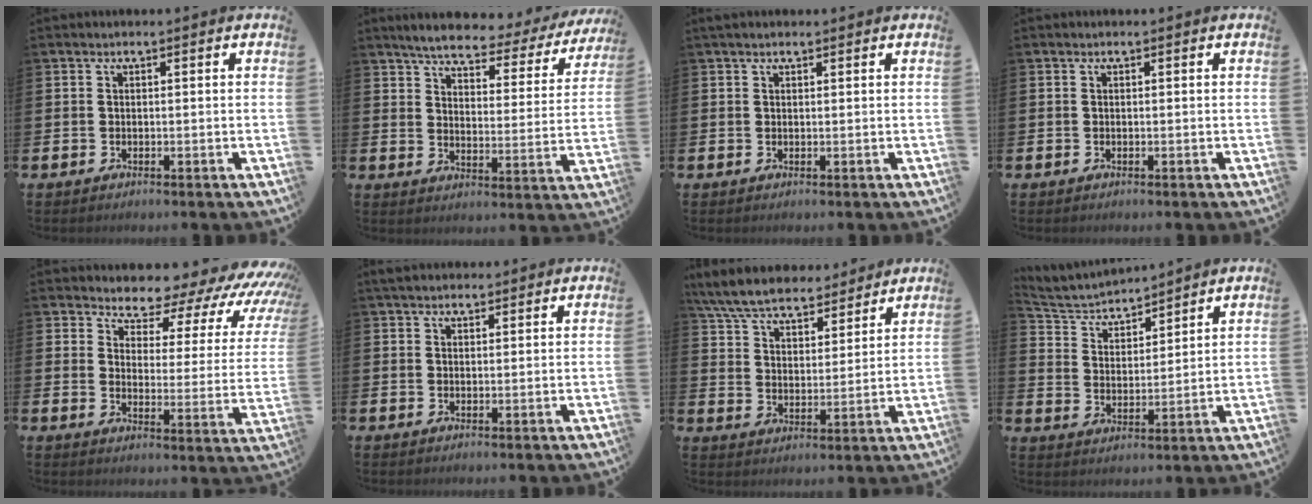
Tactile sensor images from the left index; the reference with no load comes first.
{"total": 5.3, "force": [4.8, 1.0, 2.1], "torque": [-0.063, -0.033, 0.074]}
{"total": 1.0, "force": [0.9, 0.4, 0.4], "torque": [0.005, -0.002, 0.012]}
{"total": 0.0}
{"total": 5.9, "force": [5.3, 2.3, 1.1], "torque": [-0.021, -0.062, 0.078]}
{"total": 2.5, "force": [2.2, 1.0, 0.6], "torque": [-0.001, -0.003, 0.037]}
{"total": 7.3, "force": [6.9, 1.7, 1.6], "torque": [-0.063, -0.037, 0.124]}
{"total": 4.4, "force": [4.3, 1.0, 0.3], "torque": [-0.026, -0.034, 0.071]}